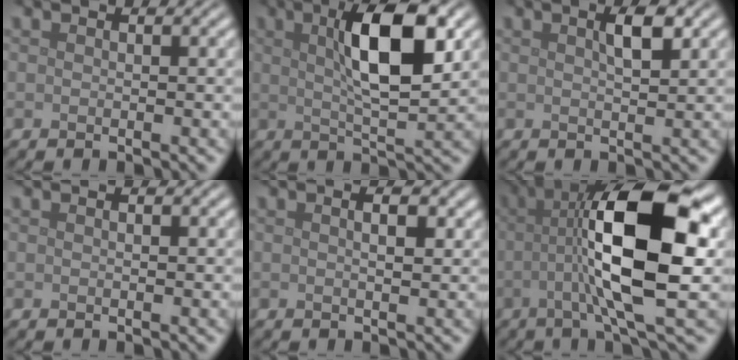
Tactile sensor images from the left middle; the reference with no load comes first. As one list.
[{"total": 8.1, "force": [2.3, 2.4, 7.4], "torque": [-0.120, 0.010, 0.037]}, {"total": 2.2, "force": [1.1, 0.5, 1.9], "torque": [-0.030, 0.007, 0.017]}, {"total": 0.0}, {"total": 1.5, "force": [0.5, 0.4, 1.3], "torque": [-0.018, 0.000, 0.009]}, {"total": 11.7, "force": [0.4, 3.1, 11.3], "torque": [-0.196, 0.012, 0.005]}]